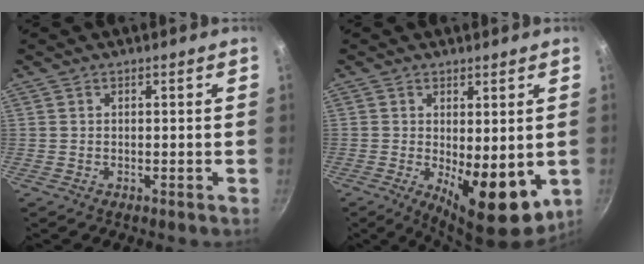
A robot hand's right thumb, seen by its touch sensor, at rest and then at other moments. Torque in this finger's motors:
{"motor_torque": [-0.24, 0.93, 1.18, -0.04, 0.13]}